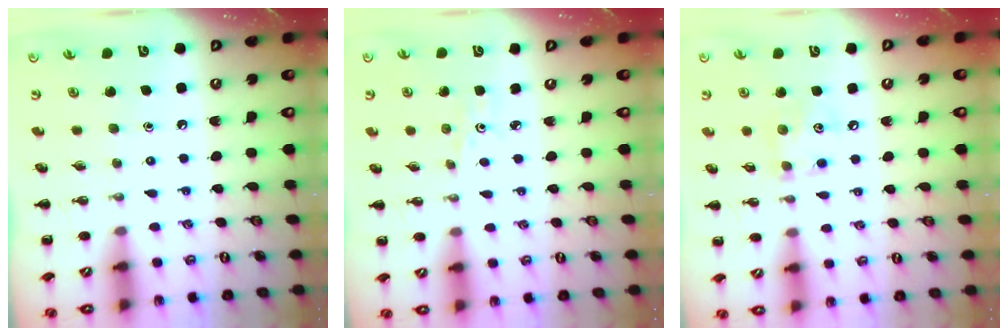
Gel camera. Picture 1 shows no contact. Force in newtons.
{"total": 1.7, "press": 1.7, "slide": 0.4}
{"total": 6.5, "press": 6.5, "slide": 0.7}